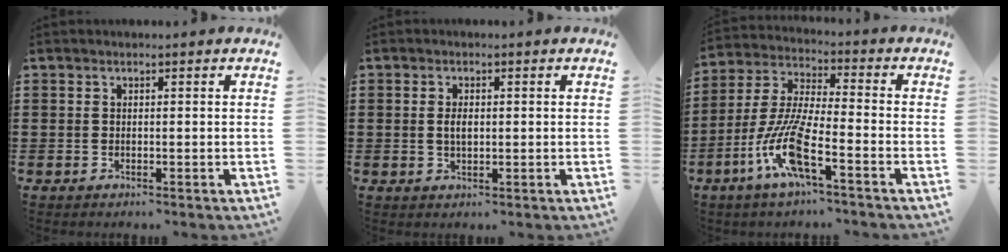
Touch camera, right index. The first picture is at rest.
{"total": 2.3, "force": [0.1, 1.0, 2.0], "torque": [-0.041, 0.004, -0.001]}
{"total": 10.4, "force": [-5.4, 1.5, 8.8], "torque": [-0.214, -0.017, -0.112]}